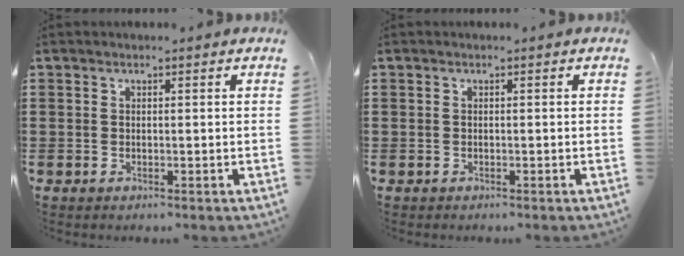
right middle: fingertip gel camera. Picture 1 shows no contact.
{"total": 0.0}